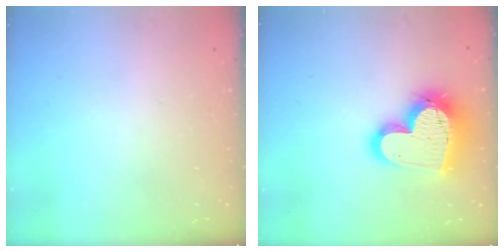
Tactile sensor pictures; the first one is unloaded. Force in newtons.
{"total": 19.6, "press": 19.5, "slide": 1.6}